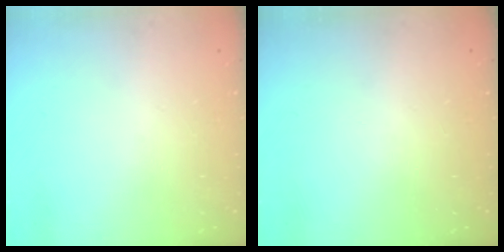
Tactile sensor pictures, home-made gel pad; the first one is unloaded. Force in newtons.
{"total": 0.0}